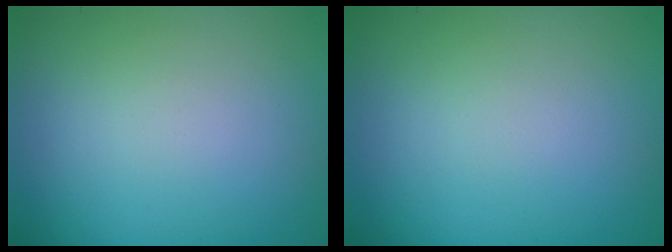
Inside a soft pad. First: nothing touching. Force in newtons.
{"total": 0.0}